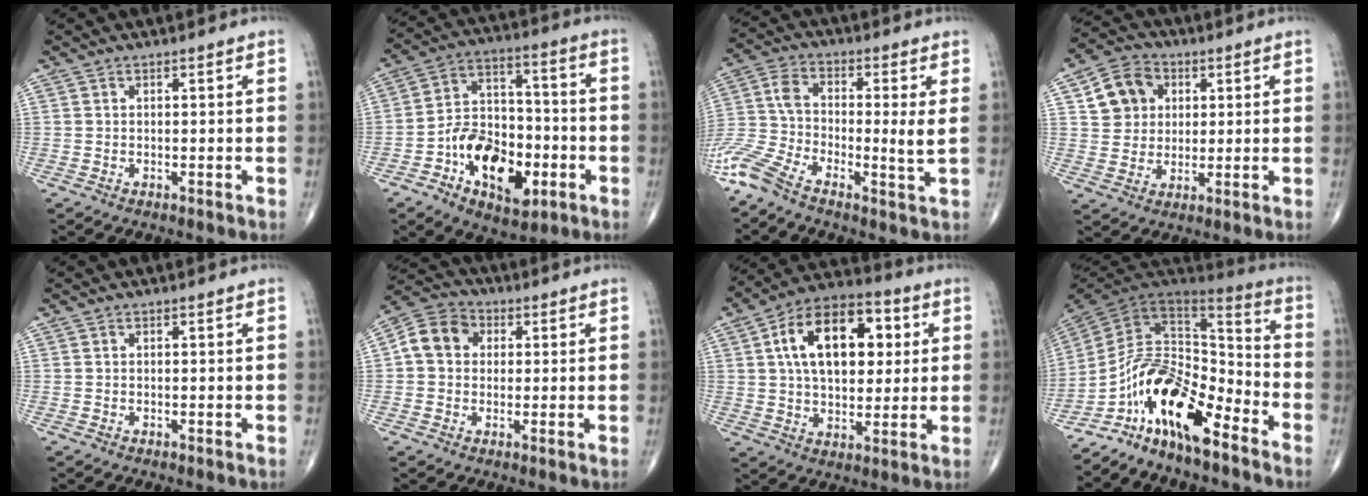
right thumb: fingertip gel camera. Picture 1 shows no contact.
{"total": 17.7, "force": [-6.3, 10.9, 12.5], "torque": [-0.164, 0.043, -0.099]}
{"total": 9.7, "force": [-3.1, 2.6, 8.8], "torque": [-0.192, 0.015, -0.076]}
{"total": 9.6, "force": [2.8, 8.3, 3.9], "torque": [-0.041, 0.001, 0.047]}
{"total": 0.0}
{"total": 8.0, "force": [1.2, 6.7, 4.3], "torque": [-0.062, 0.018, 0.008]}
{"total": 19.4, "force": [4.7, 11.3, 15.0], "torque": [-0.207, 0.013, 0.072]}
{"total": 17.6, "force": [-10.5, 7.2, 12.2], "torque": [-0.192, 0.094, -0.191]}